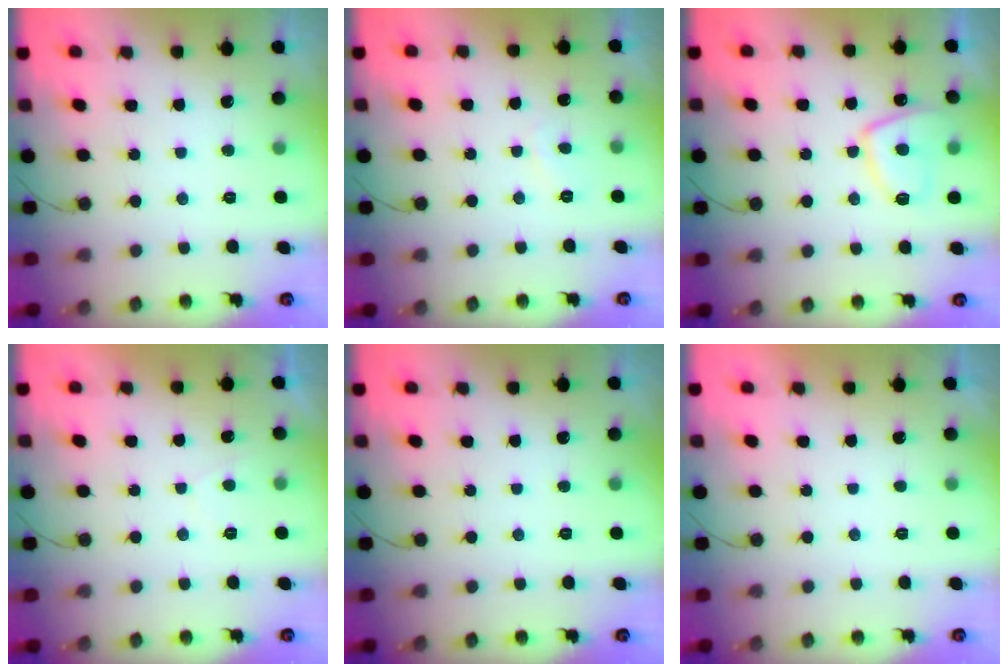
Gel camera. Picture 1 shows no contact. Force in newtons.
{"total": 1.5, "press": 1.4, "slide": 0.6}
{"total": 10.0, "press": 9.9, "slide": 1.1}
{"total": 0.8, "press": 0.6, "slide": 0.6}
{"total": 0.0}
{"total": 2.2, "press": 2.1, "slide": 0.3}